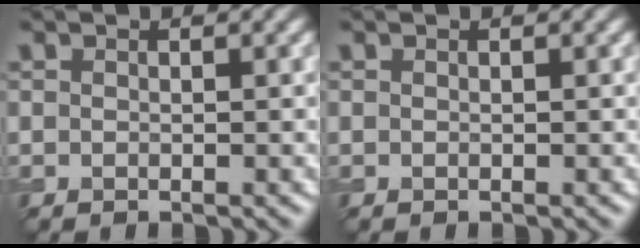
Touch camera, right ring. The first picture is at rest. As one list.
[{"total": 0.0}]